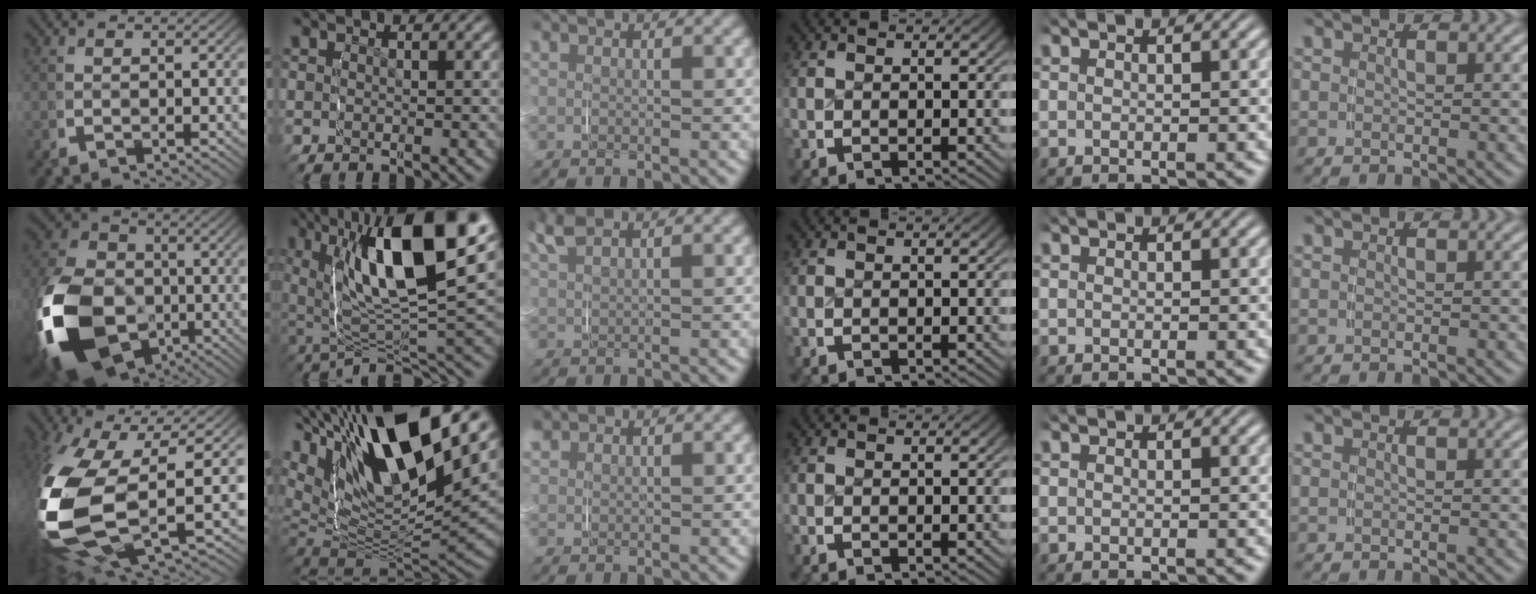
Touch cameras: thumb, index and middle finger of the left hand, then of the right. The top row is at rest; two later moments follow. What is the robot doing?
{"motion": "grasp_and_lifting", "object": "knife"}